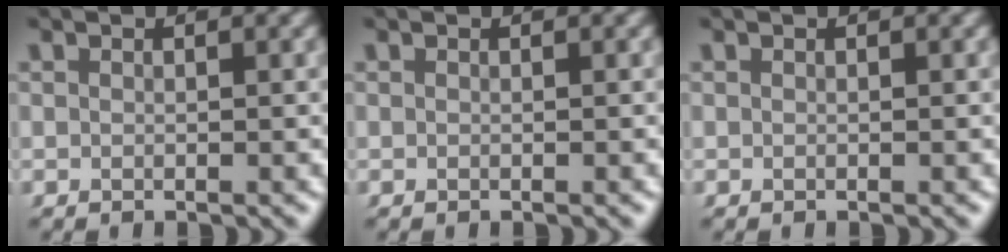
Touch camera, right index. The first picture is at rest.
{"total": 0.0}
{"total": 0.0}